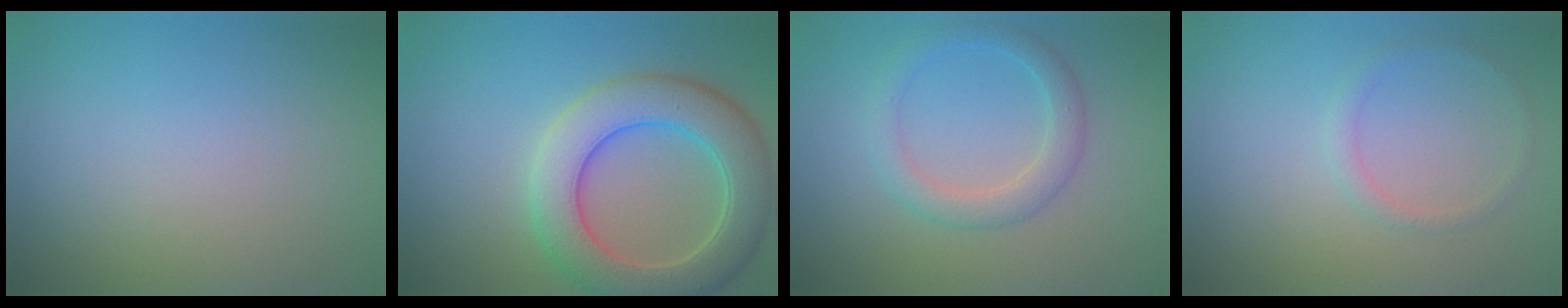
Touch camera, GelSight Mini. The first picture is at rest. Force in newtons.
{"total": 7.8, "press": 7.8, "slide": 0.5}
{"total": 2.8, "press": 2.8, "slide": 0.0}
{"total": 1.0, "press": 1.0, "slide": 0.1}